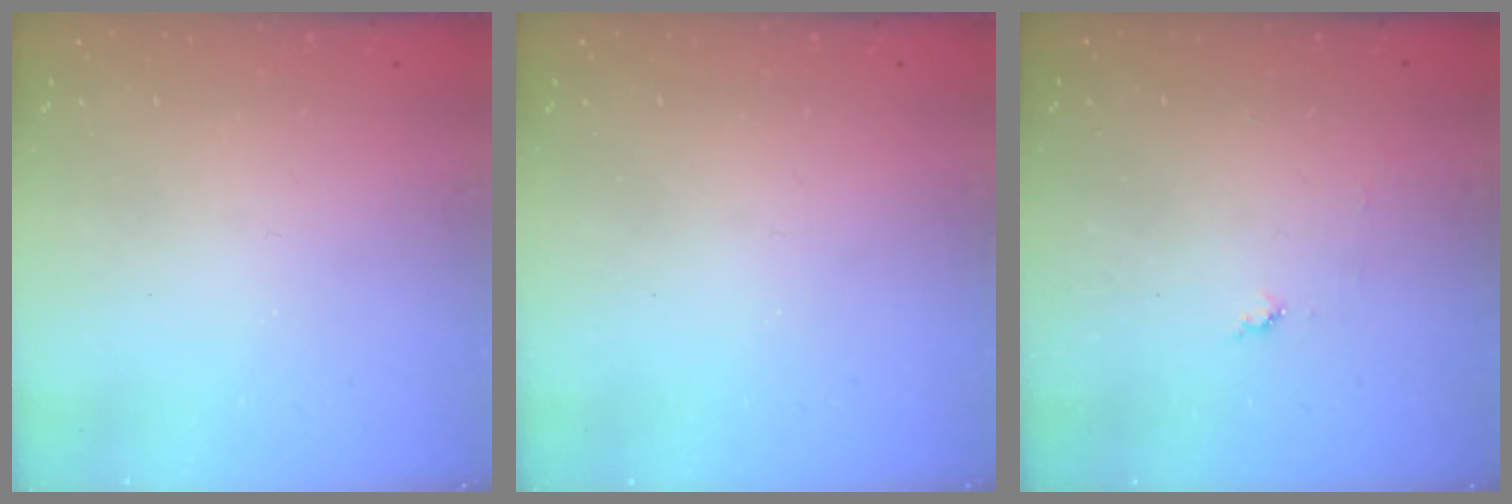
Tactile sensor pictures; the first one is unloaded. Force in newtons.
{"total": 0.0}
{"total": 3.9, "press": 3.9, "slide": 0.4}